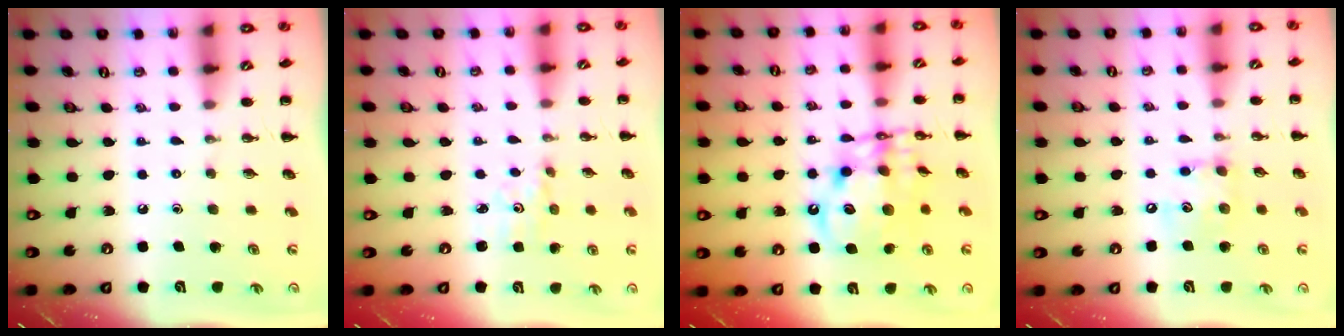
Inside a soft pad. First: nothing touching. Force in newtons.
{"total": 2.1, "press": 2.0, "slide": 0.7}
{"total": 13.9, "press": 13.5, "slide": 3.3}
{"total": 8.7, "press": 8.7, "slide": 0.9}